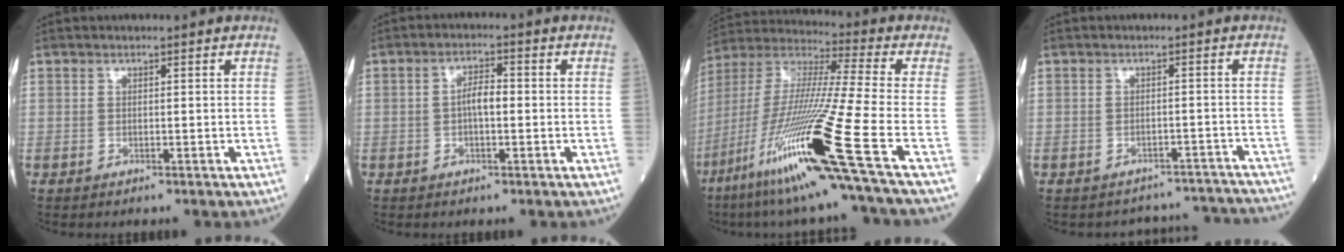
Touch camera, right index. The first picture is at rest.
{"total": 3.3, "force": [-0.3, 1.1, 3.1], "torque": [-0.056, 0.011, -0.006]}
{"total": 23.7, "force": [-10.8, -1.4, 21.1], "torque": [-0.430, -0.050, -0.209]}
{"total": 8.5, "force": [-8.3, 1.9, -0.9], "torque": [0.020, 0.034, -0.084]}